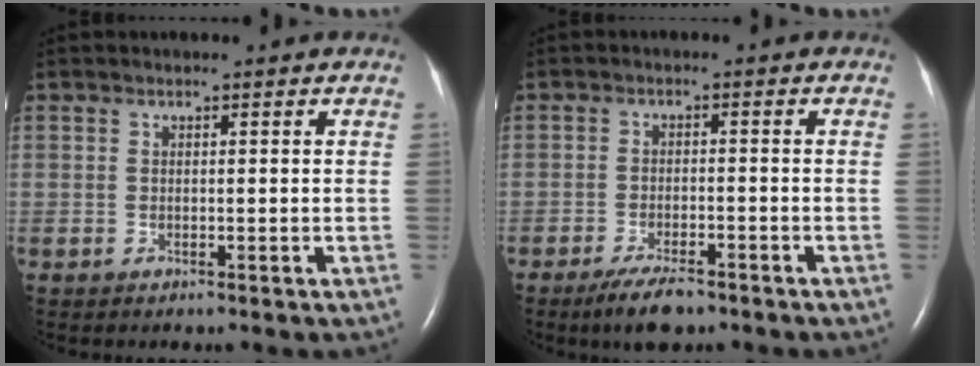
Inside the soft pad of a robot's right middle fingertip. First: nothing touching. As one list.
[{"total": 5.2, "force": [-3.8, 1.4, 3.2], "torque": [-0.063, -0.006, -0.063]}]